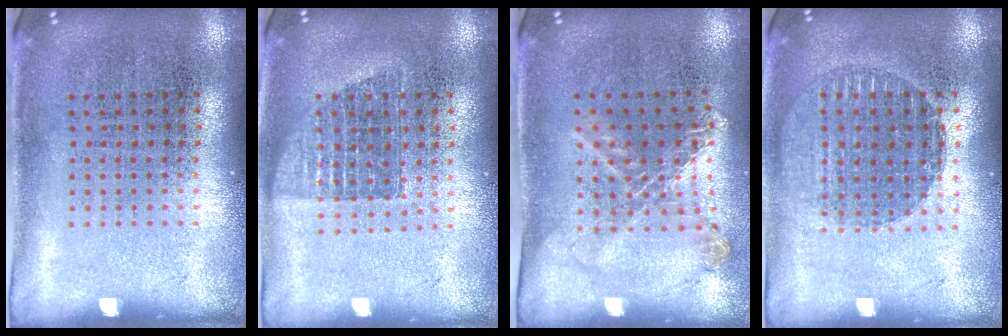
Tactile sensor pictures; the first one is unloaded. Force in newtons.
{"total": 1.3, "press": 1.1, "slide": 0.8}
{"total": 1.1, "press": 1.1, "slide": 0.3}
{"total": 1.4, "press": 1.2, "slide": 0.6}